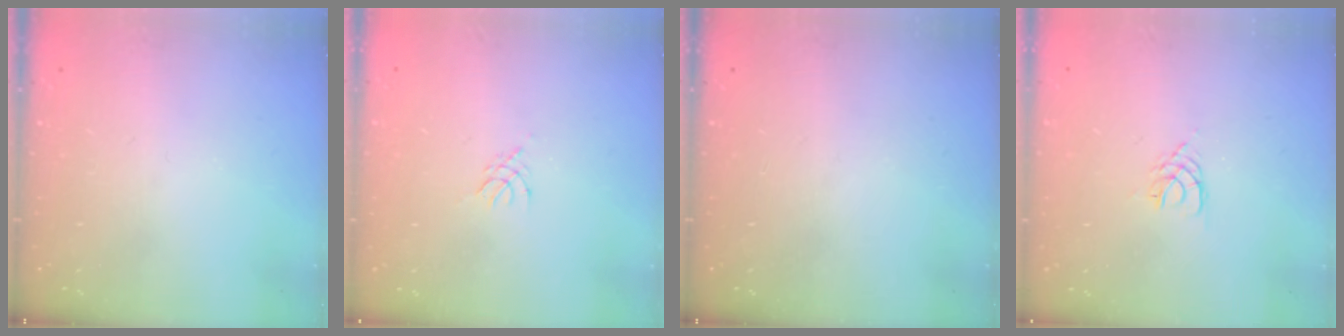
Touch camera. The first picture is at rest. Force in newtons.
{"total": 2.7, "press": 2.6, "slide": 0.6}
{"total": 0.0}
{"total": 2.0, "press": 1.9, "slide": 0.3}